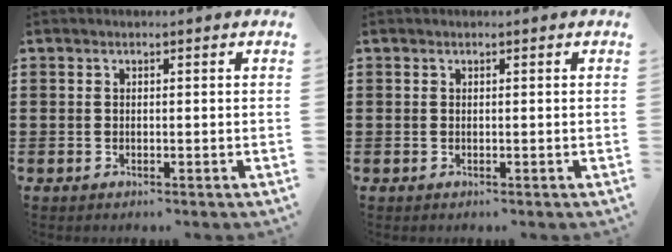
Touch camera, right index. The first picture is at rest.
{"total": 0.0}